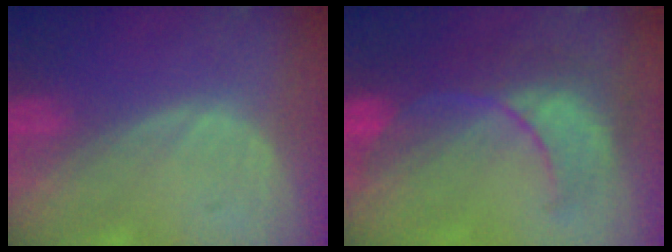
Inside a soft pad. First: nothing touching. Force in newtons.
{"total": 9.2, "press": 8.7, "slide": 2.8}